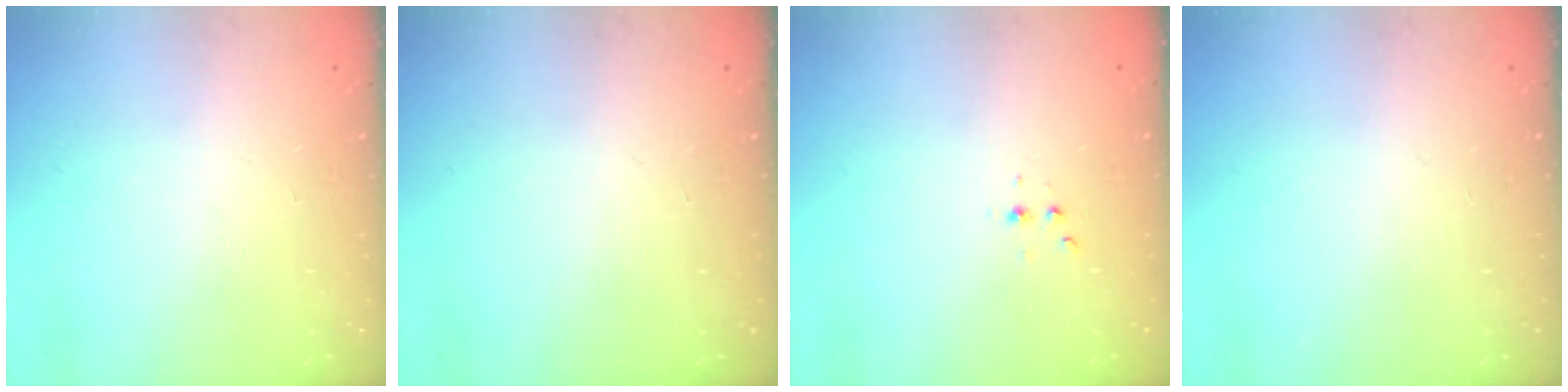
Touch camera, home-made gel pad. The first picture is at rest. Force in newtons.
{"total": 0.0}
{"total": 2.3, "press": 2.3, "slide": 0.3}
{"total": 0.0}